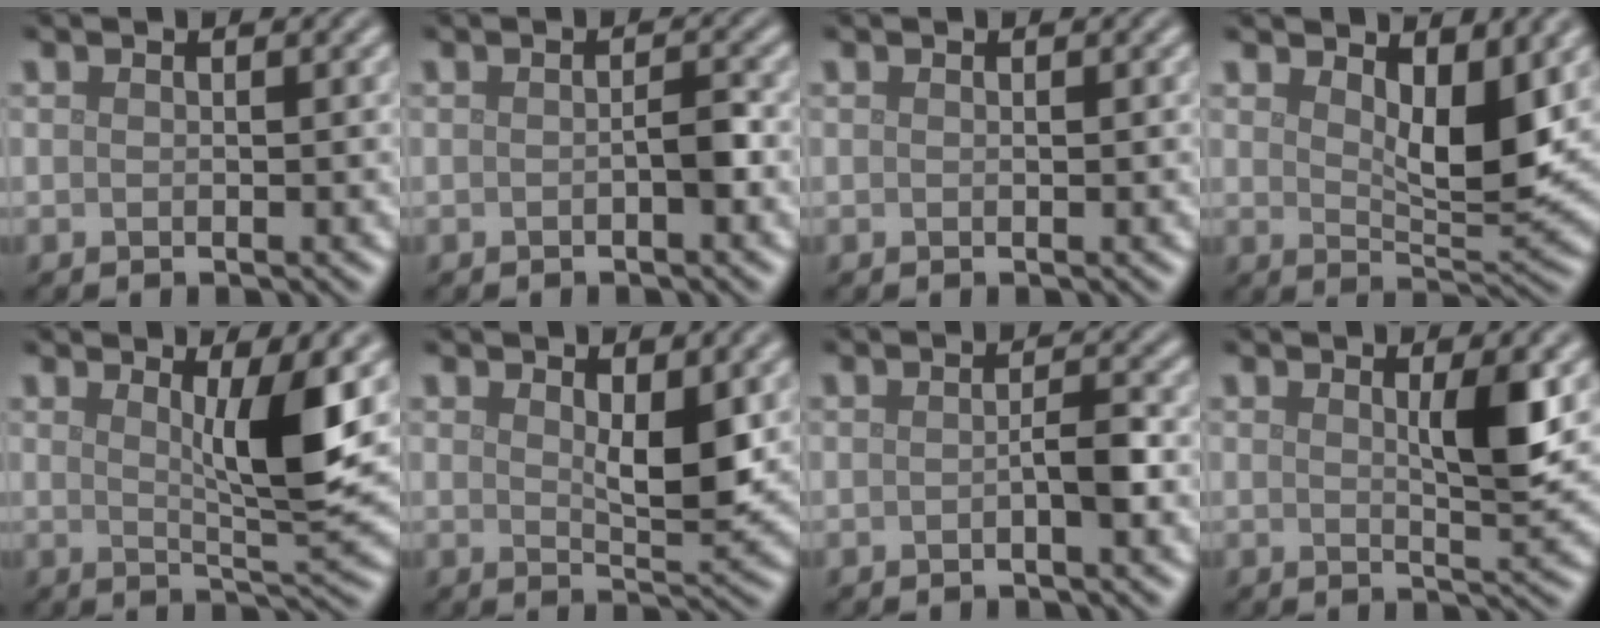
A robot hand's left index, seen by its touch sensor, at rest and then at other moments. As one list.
[{"total": 1.2, "force": [-0.4, 0.3, 1.1], "torque": [-0.018, 0.003, -0.005]}, {"total": 0.0}, {"total": 5.2, "force": [2.5, 2.1, 4.1], "torque": [-0.064, -0.010, 0.042]}, {"total": 5.4, "force": [1.6, 0.9, 5.1], "torque": [-0.080, -0.010, 0.029]}, {"total": 3.6, "force": [1.3, 1.3, 3.1], "torque": [-0.055, -0.006, 0.024]}, {"total": 1.5, "force": [-0.5, 0.2, 1.4], "torque": [-0.022, 0.003, -0.007]}, {"total": 3.2, "force": [1.0, 0.6, 3.0], "torque": [-0.047, -0.005, 0.017]}]